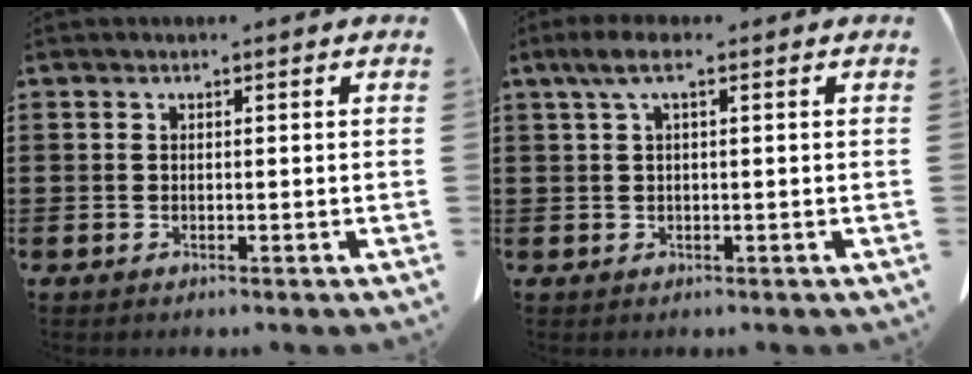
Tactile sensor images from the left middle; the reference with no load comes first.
{"total": 3.4, "force": [0.9, 0.7, 3.2], "torque": [-0.071, 0.000, 0.013]}